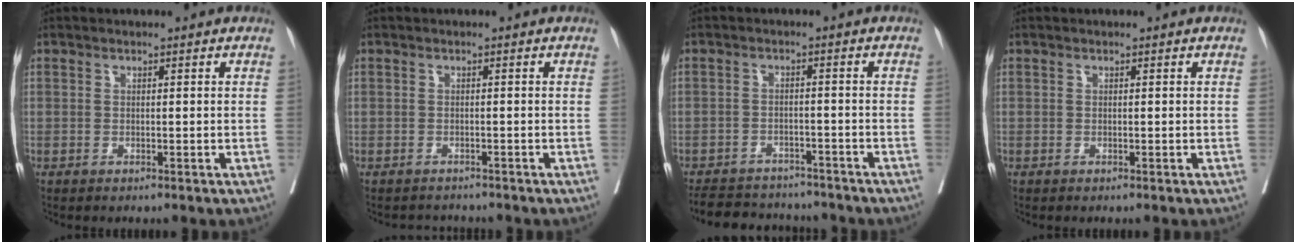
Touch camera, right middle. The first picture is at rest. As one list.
[{"total": 1.6, "force": [-1.3, 0.7, -0.6], "torque": [0.009, -0.001, -0.023]}, {"total": 10.9, "force": [-9.9, 3.6, 2.7], "torque": [-0.048, 0.009, -0.132]}, {"total": 0.0}]